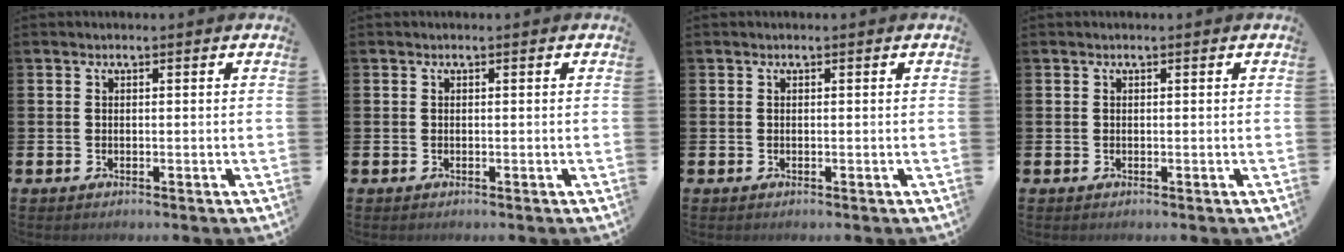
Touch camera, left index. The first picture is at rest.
{"total": 0.0}
{"total": 0.0}
{"total": 0.0}